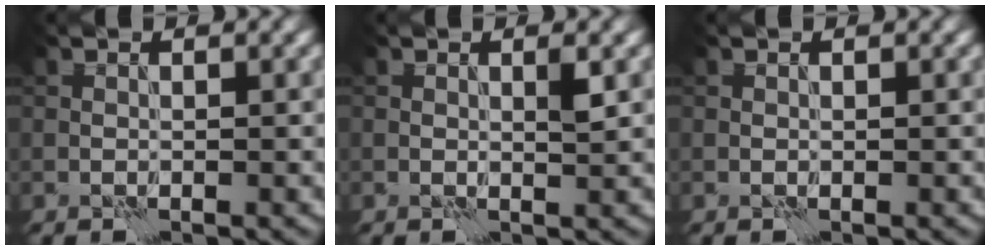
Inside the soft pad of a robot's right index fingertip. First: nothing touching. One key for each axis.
{"total": 1.0, "fx": 0.3, "fy": 0.2, "fz": 0.9, "tx": -0.014, "ty": -0.001, "tz": 0.005}
{"total": 0.0}